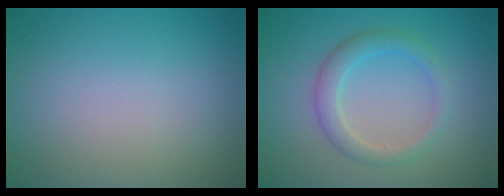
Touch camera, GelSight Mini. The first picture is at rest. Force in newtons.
{"total": 2.7, "press": 2.7, "slide": 0.1}